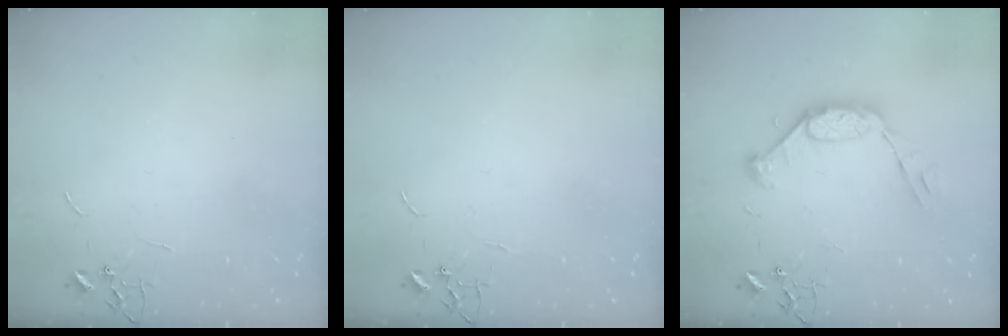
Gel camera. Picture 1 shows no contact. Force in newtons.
{"total": 0.0}
{"total": 12.1, "press": 12.1, "slide": 1.2}